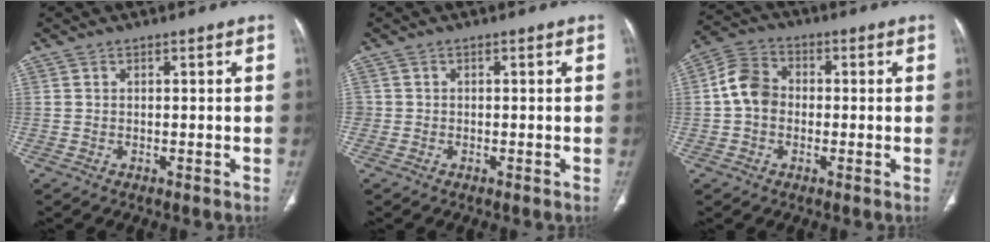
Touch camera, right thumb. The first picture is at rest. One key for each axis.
{"total": 0.8, "fx": -0.1, "fy": 0.8, "fz": 0.0, "tx": 0.006, "ty": 0.005, "tz": -0.002}
{"total": 7.7, "fx": -0.3, "fy": 6.2, "fz": 4.6, "tx": -0.076, "ty": 0.022, "tz": -0.018}